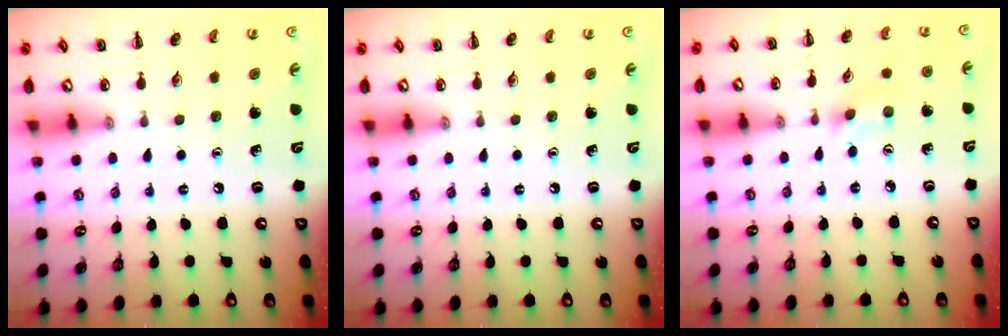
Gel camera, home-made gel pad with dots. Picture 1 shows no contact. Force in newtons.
{"total": 0.0}
{"total": 1.4, "press": 1.3, "slide": 0.4}